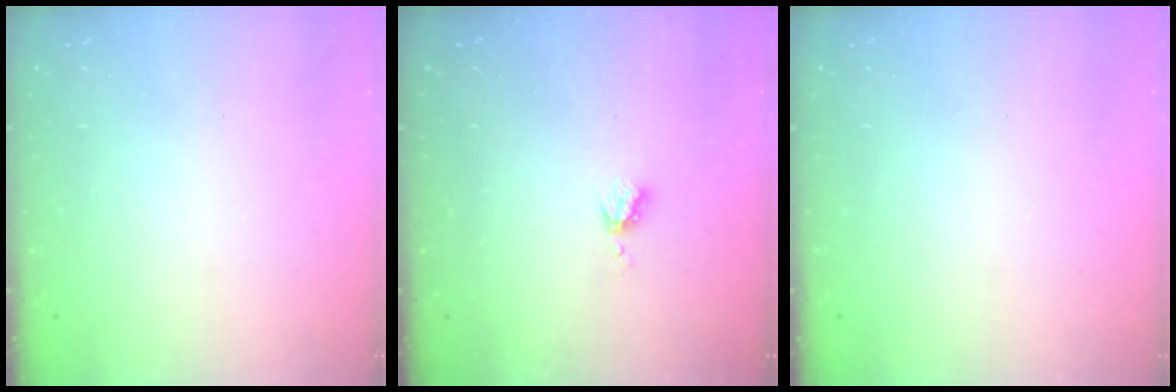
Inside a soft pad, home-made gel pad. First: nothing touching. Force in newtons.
{"total": 3.8, "press": 3.7, "slide": 0.6}
{"total": 0.0}